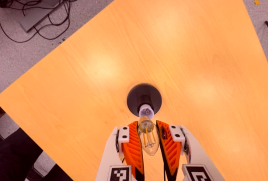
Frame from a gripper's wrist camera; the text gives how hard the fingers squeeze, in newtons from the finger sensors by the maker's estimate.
{"total": 23.8, "left": 26.4, "right": 21.2}